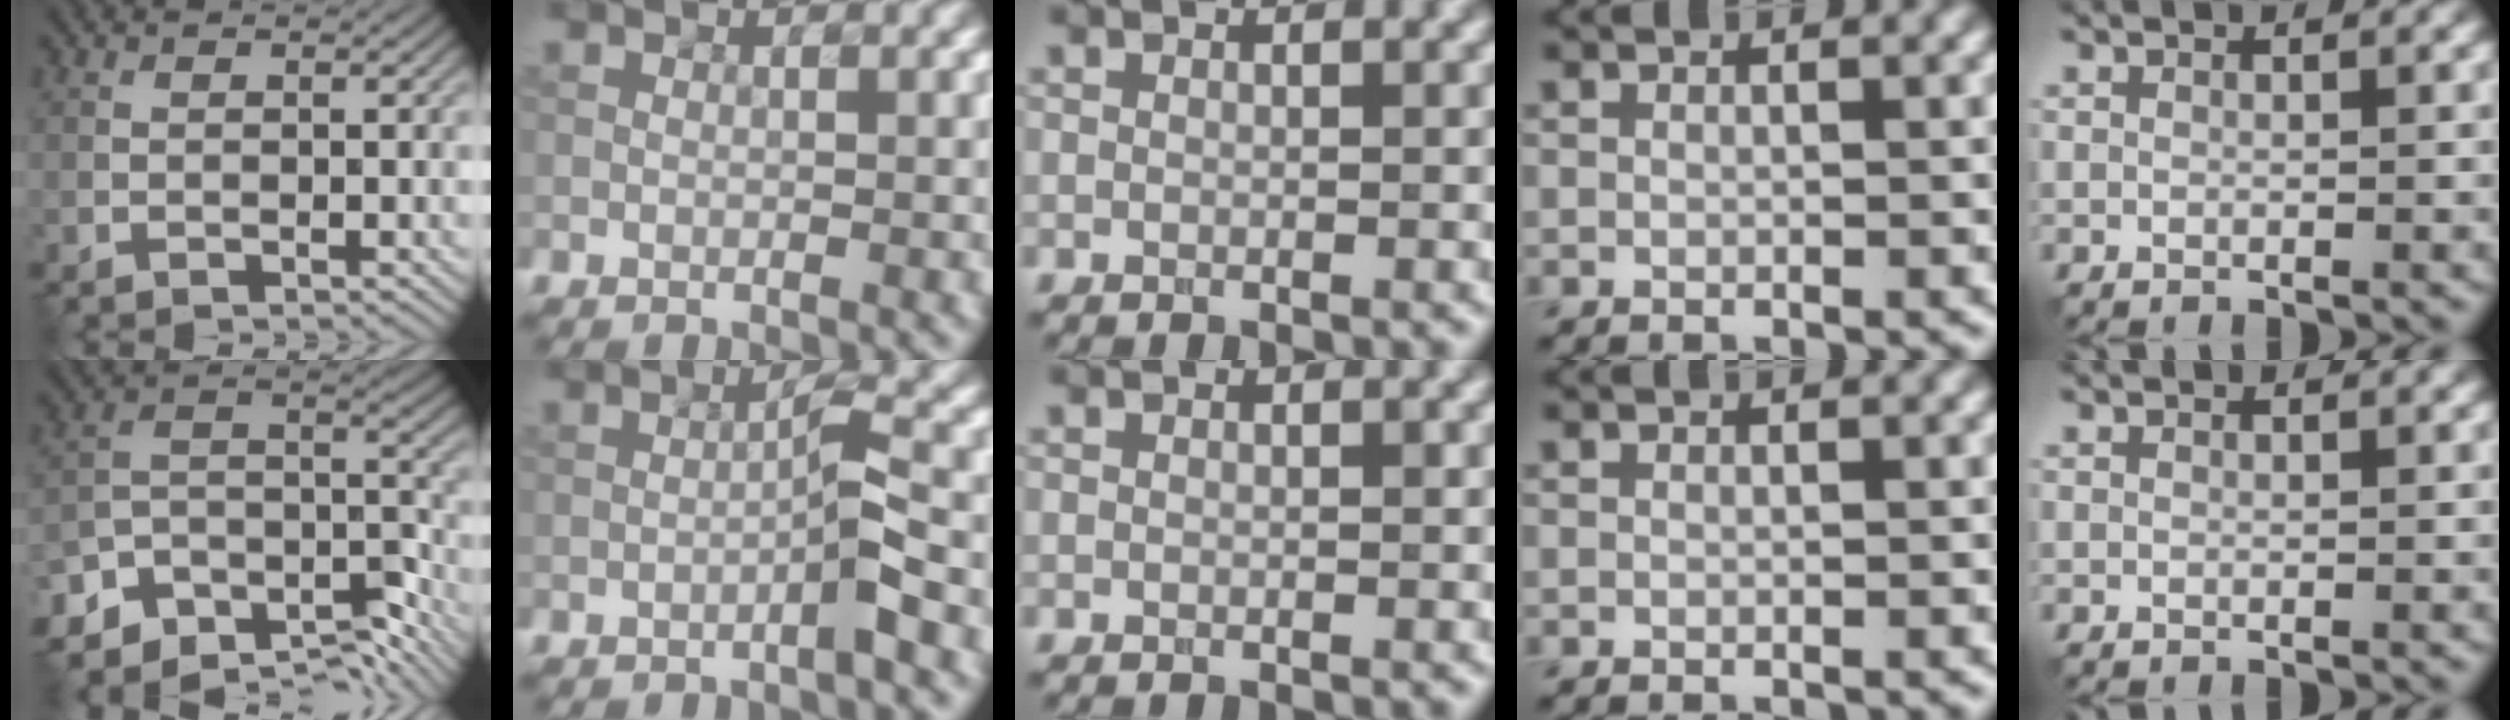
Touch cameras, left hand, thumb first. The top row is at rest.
{"thumb": {"total": 10.7, "force": [-8.6, 4.5, 4.6], "torque": [-0.094, -0.008, -0.150]}, "index": {"total": 2.5, "force": [-1.0, 0.0, 2.3], "torque": [-0.040, 0.015, -0.024]}}